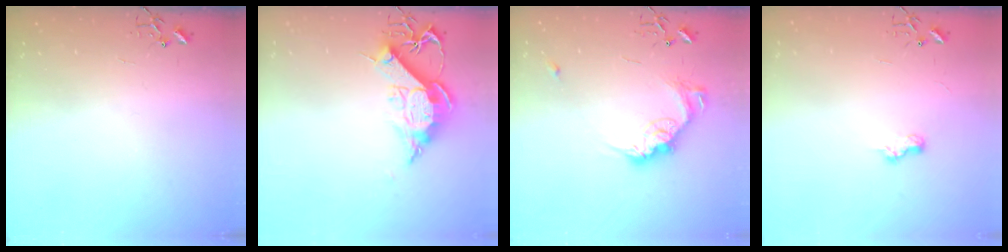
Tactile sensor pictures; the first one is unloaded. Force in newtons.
{"total": 13.0, "press": 13.0, "slide": 1.1}
{"total": 15.4, "press": 15.4, "slide": 1.0}
{"total": 6.3, "press": 6.3, "slide": 0.8}